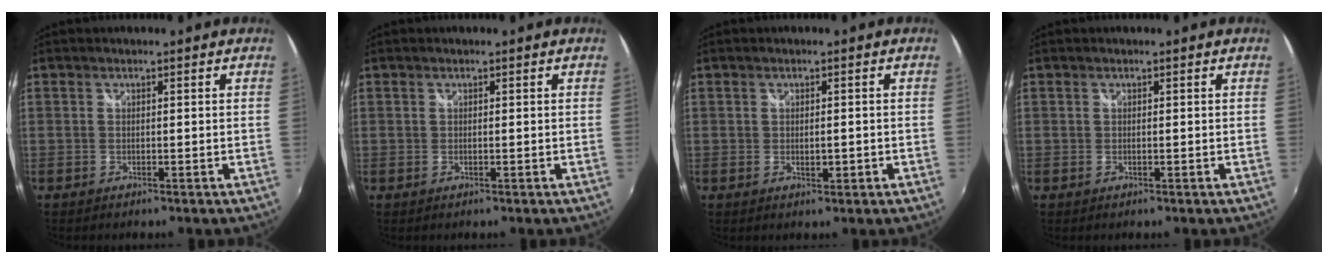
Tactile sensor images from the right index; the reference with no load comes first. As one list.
[{"total": 0.0}, {"total": 2.0, "force": [-0.4, 1.0, 1.7], "torque": [-0.025, -0.002, -0.005]}, {"total": 0.0}]